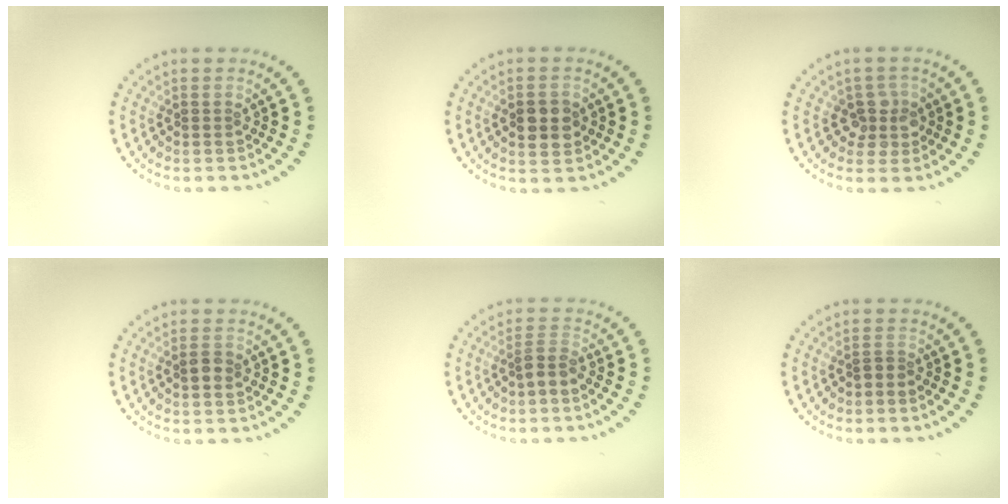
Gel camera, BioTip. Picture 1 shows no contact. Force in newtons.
{"total": 3.1, "press": 3.1, "slide": 0.1}
{"total": 2.5, "press": 2.2, "slide": 1.2}
{"total": 1.4, "press": 1.4, "slide": 0.1}
{"total": 1.9, "press": 1.5, "slide": 1.2}
{"total": 0.8, "press": 0.5, "slide": 0.6}